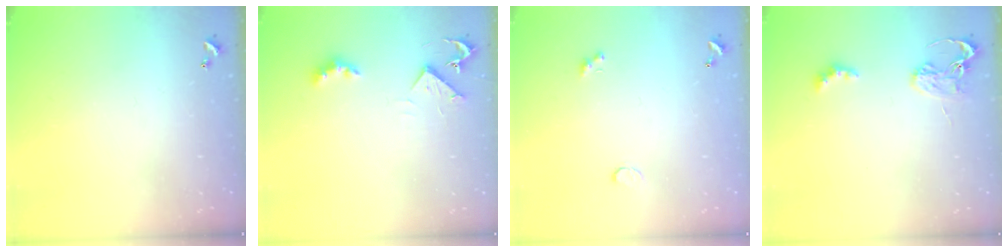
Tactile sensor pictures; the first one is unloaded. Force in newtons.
{"total": 4.1, "press": 4.0, "slide": 0.5}
{"total": 0.6, "press": 0.4, "slide": 0.4}
{"total": 2.9, "press": 2.8, "slide": 0.6}